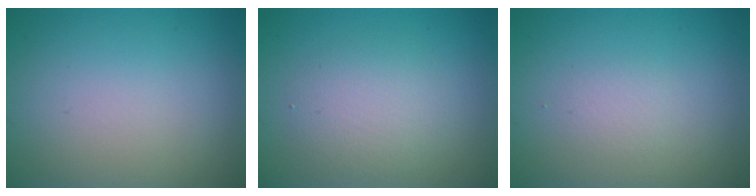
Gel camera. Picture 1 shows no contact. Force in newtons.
{"total": 2.9, "press": 2.9, "slide": 0.0}
{"total": 1.1, "press": 1.1, "slide": 0.1}